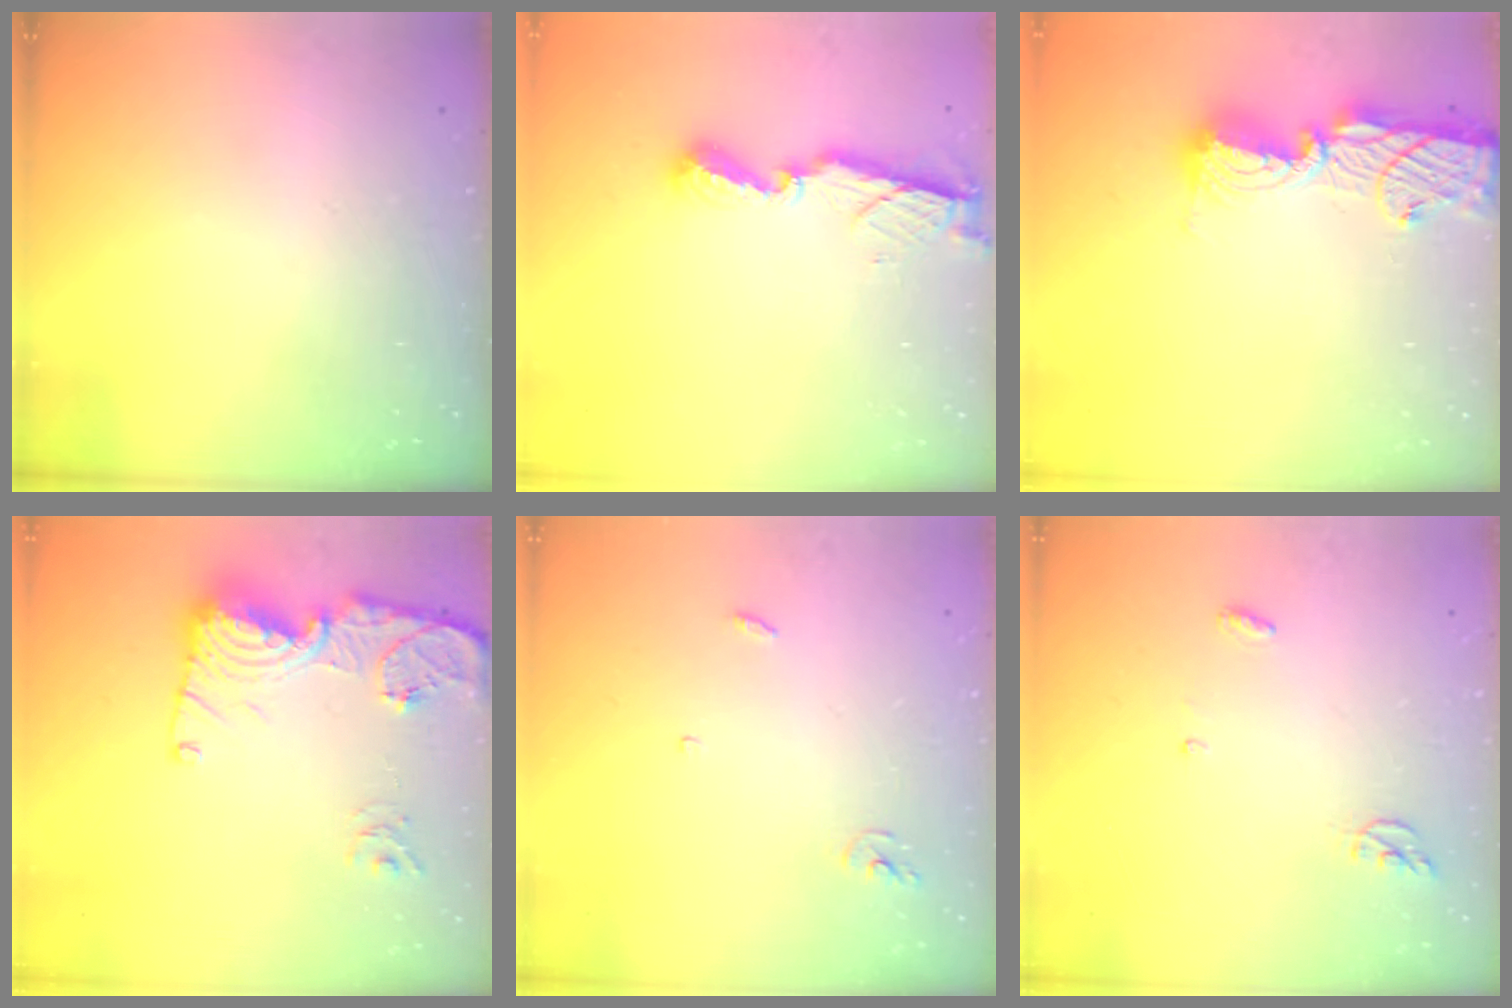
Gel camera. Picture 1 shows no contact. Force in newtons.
{"total": 7.9, "press": 7.8, "slide": 0.3}
{"total": 13.6, "press": 13.5, "slide": 1.0}
{"total": 17.1, "press": 17.0, "slide": 1.9}
{"total": 3.3, "press": 3.2, "slide": 0.3}
{"total": 4.9, "press": 4.9, "slide": 0.2}